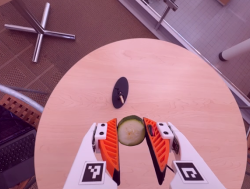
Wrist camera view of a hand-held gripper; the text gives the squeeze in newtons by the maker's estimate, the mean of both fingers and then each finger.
{"total": 7.7, "left": 8.1, "right": 7.4}